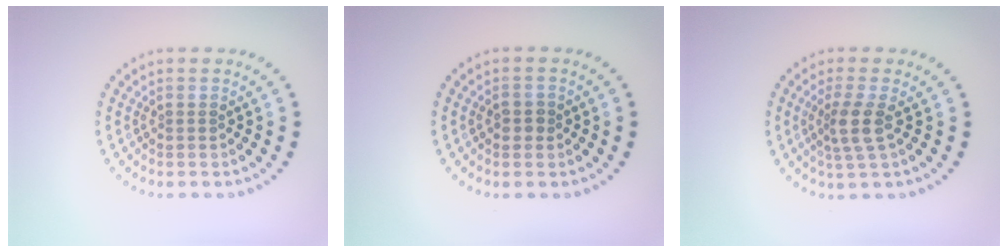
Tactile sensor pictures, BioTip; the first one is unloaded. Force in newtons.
{"total": 1.5, "press": 1.5, "slide": 0.3}
{"total": 2.5, "press": 2.0, "slide": 1.4}